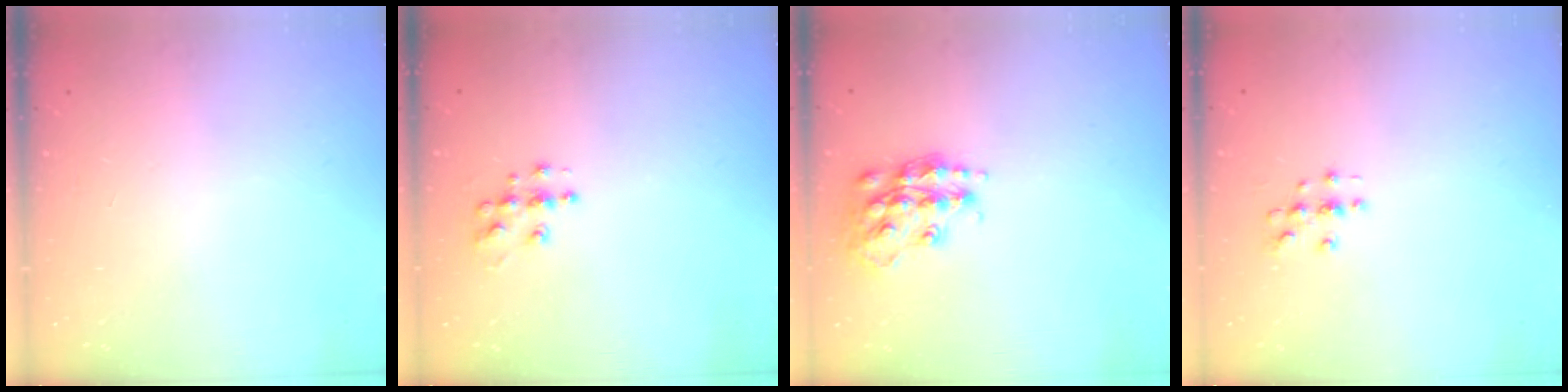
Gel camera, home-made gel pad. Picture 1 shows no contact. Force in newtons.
{"total": 7.0, "press": 6.9, "slide": 0.3}
{"total": 15.9, "press": 15.8, "slide": 1.0}
{"total": 2.9, "press": 2.9, "slide": 0.3}